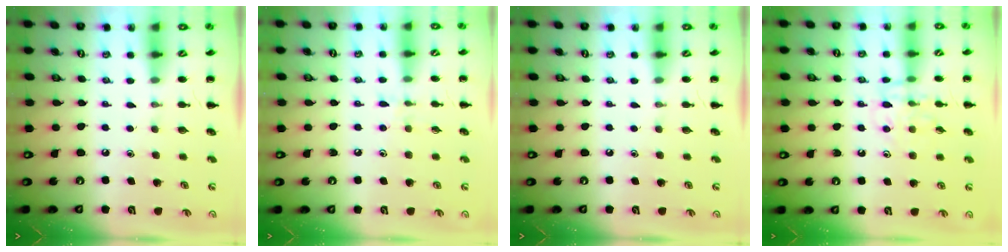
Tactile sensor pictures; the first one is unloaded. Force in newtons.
{"total": 6.0, "press": 5.8, "slide": 1.8}
{"total": 0.0}
{"total": 10.0, "press": 10.0, "slide": 0.8}